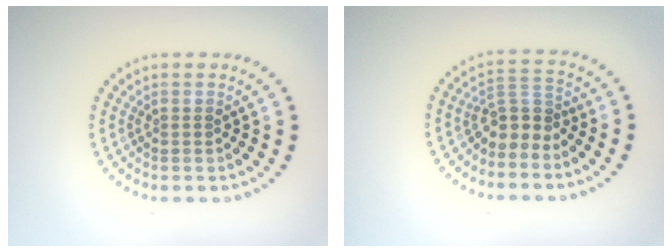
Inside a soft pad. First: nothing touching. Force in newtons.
{"total": 2.8, "press": 2.0, "slide": 1.9}